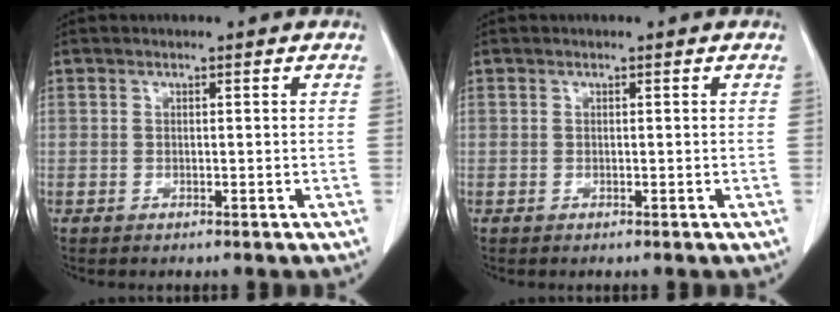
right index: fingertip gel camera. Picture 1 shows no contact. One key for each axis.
{"total": 0.0}